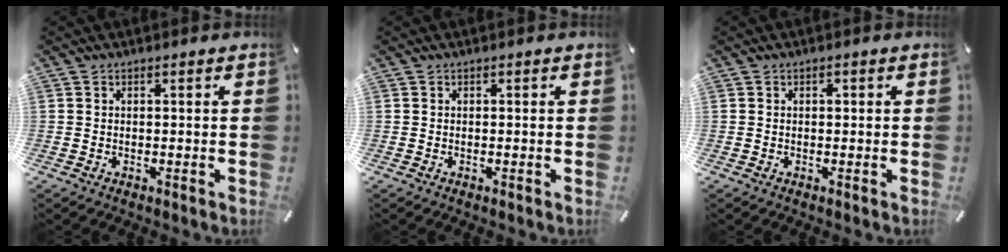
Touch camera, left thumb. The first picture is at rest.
{"total": 0.0}
{"total": 0.6, "force": [0.1, 0.5, 0.4], "torque": [-0.008, 0.001, 0.001]}